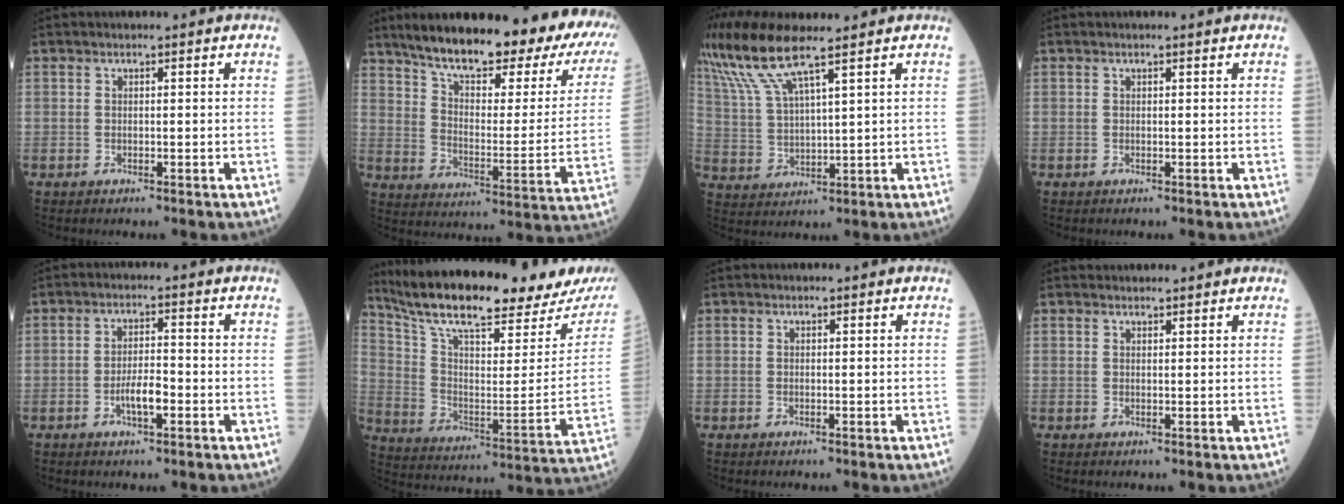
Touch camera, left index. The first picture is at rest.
{"total": 26.7, "force": [20.5, 6.6, 15.7], "torque": [-0.232, -0.018, 0.262]}
{"total": 8.6, "force": [6.7, -0.1, 5.5], "torque": [-0.130, 0.004, 0.141]}
{"total": 0.0}
{"total": 3.9, "force": [-2.0, 0.9, 3.2], "torque": [-0.061, -0.002, -0.038]}
{"total": 25.5, "force": [21.8, 3.1, 12.8], "torque": [-0.223, -0.049, 0.322]}
{"total": 0.0}
{"total": 2.1, "force": [2.0, 0.3, 0.2], "torque": [-0.007, 0.017, 0.028]}